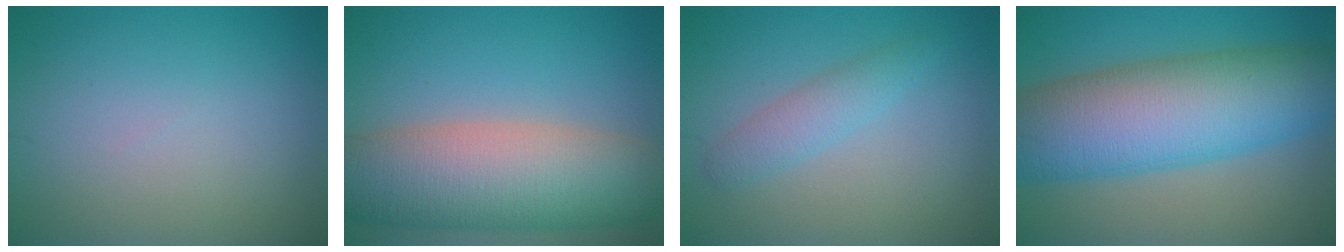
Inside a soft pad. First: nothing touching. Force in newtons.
{"total": 11.1, "press": 11.1, "slide": 0.7}
{"total": 2.3, "press": 2.3, "slide": 0.0}
{"total": 12.1, "press": 12.1, "slide": 0.3}